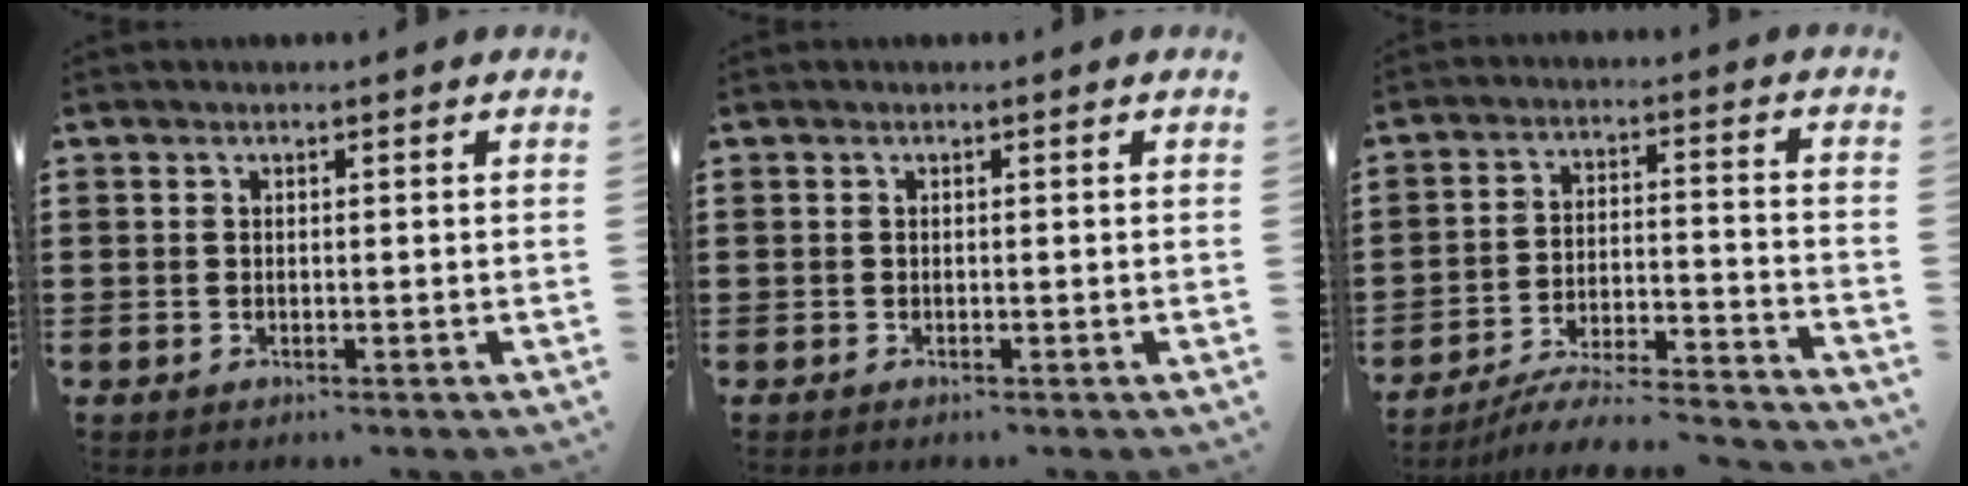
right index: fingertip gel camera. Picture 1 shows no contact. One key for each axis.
{"total": 0.0}
{"total": 6.0, "fx": -5.4, "fy": 0.3, "fz": 2.4, "tx": -0.044, "ty": -0.010, "tz": -0.107}